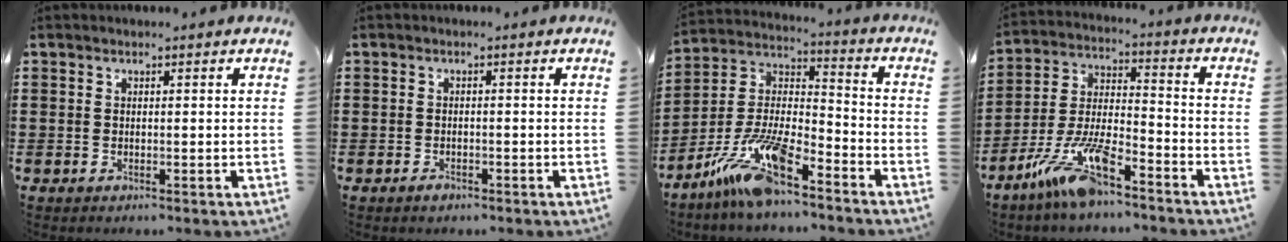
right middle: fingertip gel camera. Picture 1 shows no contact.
{"total": 1.0, "force": [-0.8, 0.6, 0.3], "torque": [-0.006, 0.000, -0.018]}
{"total": 13.1, "force": [-9.7, 2.6, 8.4], "torque": [-0.187, 0.011, -0.193]}
{"total": 11.1, "force": [-8.2, 2.1, 7.1], "torque": [-0.167, 0.003, -0.162]}